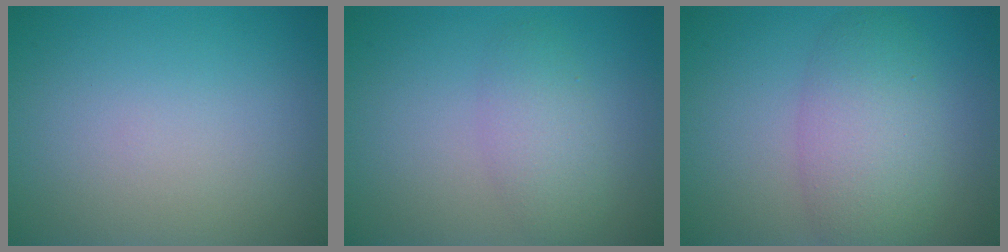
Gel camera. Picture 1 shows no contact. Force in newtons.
{"total": 2.7, "press": 2.7, "slide": 0.0}
{"total": 5.2, "press": 5.2, "slide": 0.2}